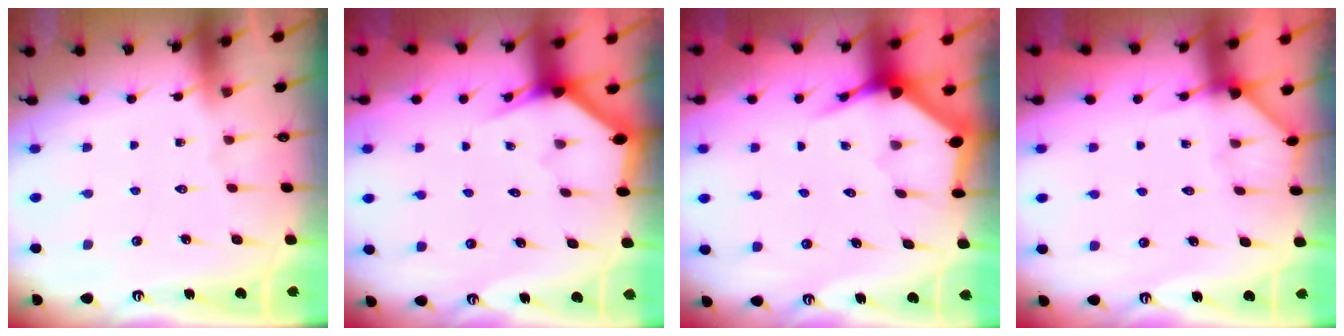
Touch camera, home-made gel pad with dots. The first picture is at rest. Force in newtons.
{"total": 3.1, "press": 3.1, "slide": 0.1}
{"total": 3.7, "press": 3.6, "slide": 0.5}
{"total": 3.5, "press": 3.5, "slide": 0.4}